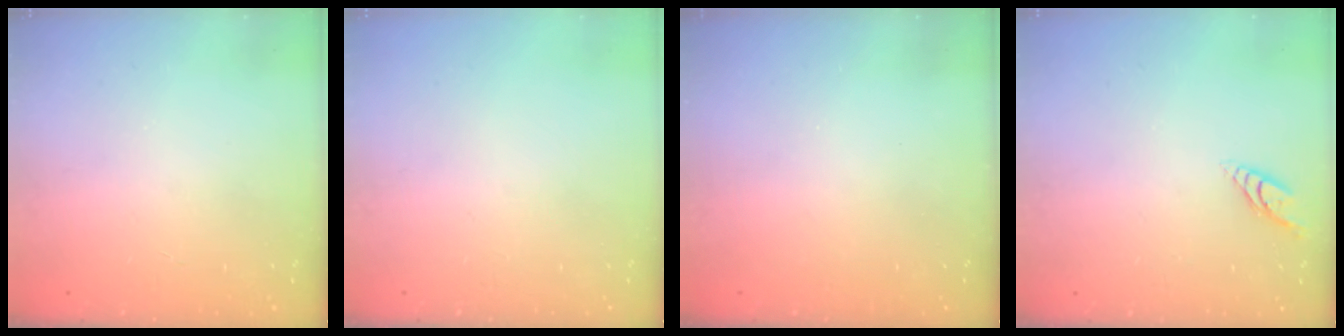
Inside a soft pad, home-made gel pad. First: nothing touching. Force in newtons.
{"total": 0.0}
{"total": 0.0}
{"total": 5.5, "press": 5.5, "slide": 0.3}